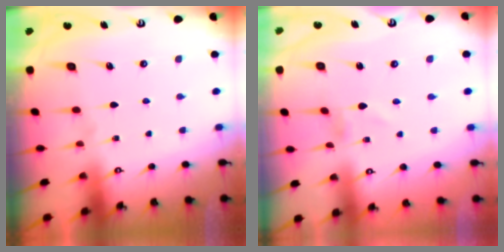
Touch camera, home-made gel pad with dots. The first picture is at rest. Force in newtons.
{"total": 1.3, "press": 1.2, "slide": 0.1}